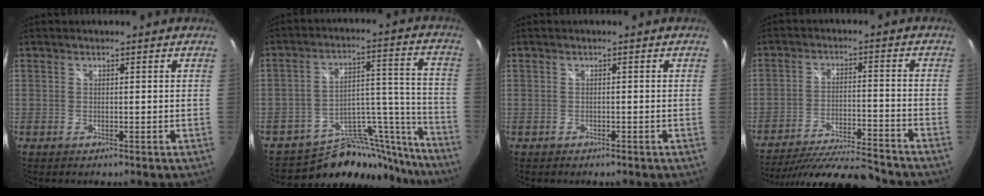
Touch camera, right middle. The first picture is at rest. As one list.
[{"total": 19.6, "force": [-18.2, 6.2, 3.4], "torque": [-0.037, 0.064, -0.263]}, {"total": 0.9, "force": [-0.7, 0.6, 0.1], "torque": [-0.007, -0.002, -0.010]}, {"total": 18.4, "force": [-16.9, 1.5, 7.1], "torque": [-0.140, -0.027, -0.261]}]